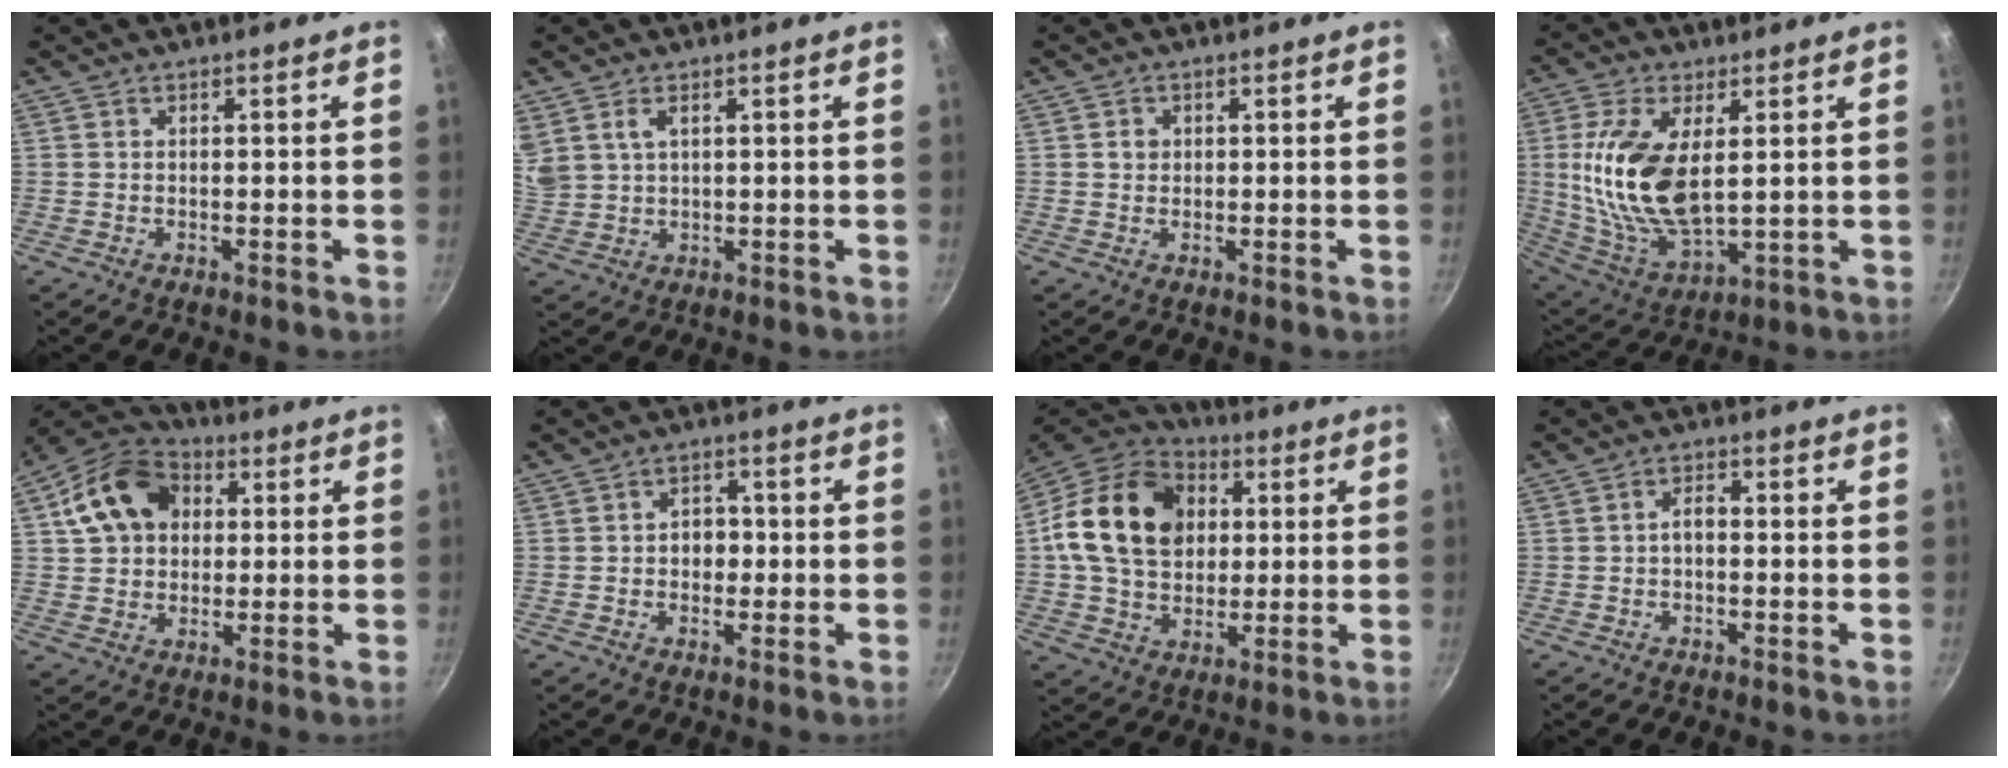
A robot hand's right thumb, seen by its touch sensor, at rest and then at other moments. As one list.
[{"total": 5.8, "force": [3.0, 3.5, 3.6], "torque": [-0.061, -0.008, 0.067]}, {"total": 1.7, "force": [0.3, 1.5, 0.6], "torque": [-0.005, 0.003, 0.003]}, {"total": 17.2, "force": [2.8, 8.5, 14.7], "torque": [-0.290, -0.021, 0.062]}, {"total": 14.6, "force": [3.6, 11.2, 8.6], "torque": [-0.127, 0.019, 0.047]}, {"total": 4.3, "force": [-0.2, 3.4, 2.6], "torque": [-0.012, 0.011, -0.006]}, {"total": 21.1, "force": [3.9, 15.9, 13.2], "torque": [-0.206, 0.016, 0.060]}, {"total": 2.5, "force": [-0.5, 1.5, 2.0], "torque": [-0.026, 0.016, -0.011]}]